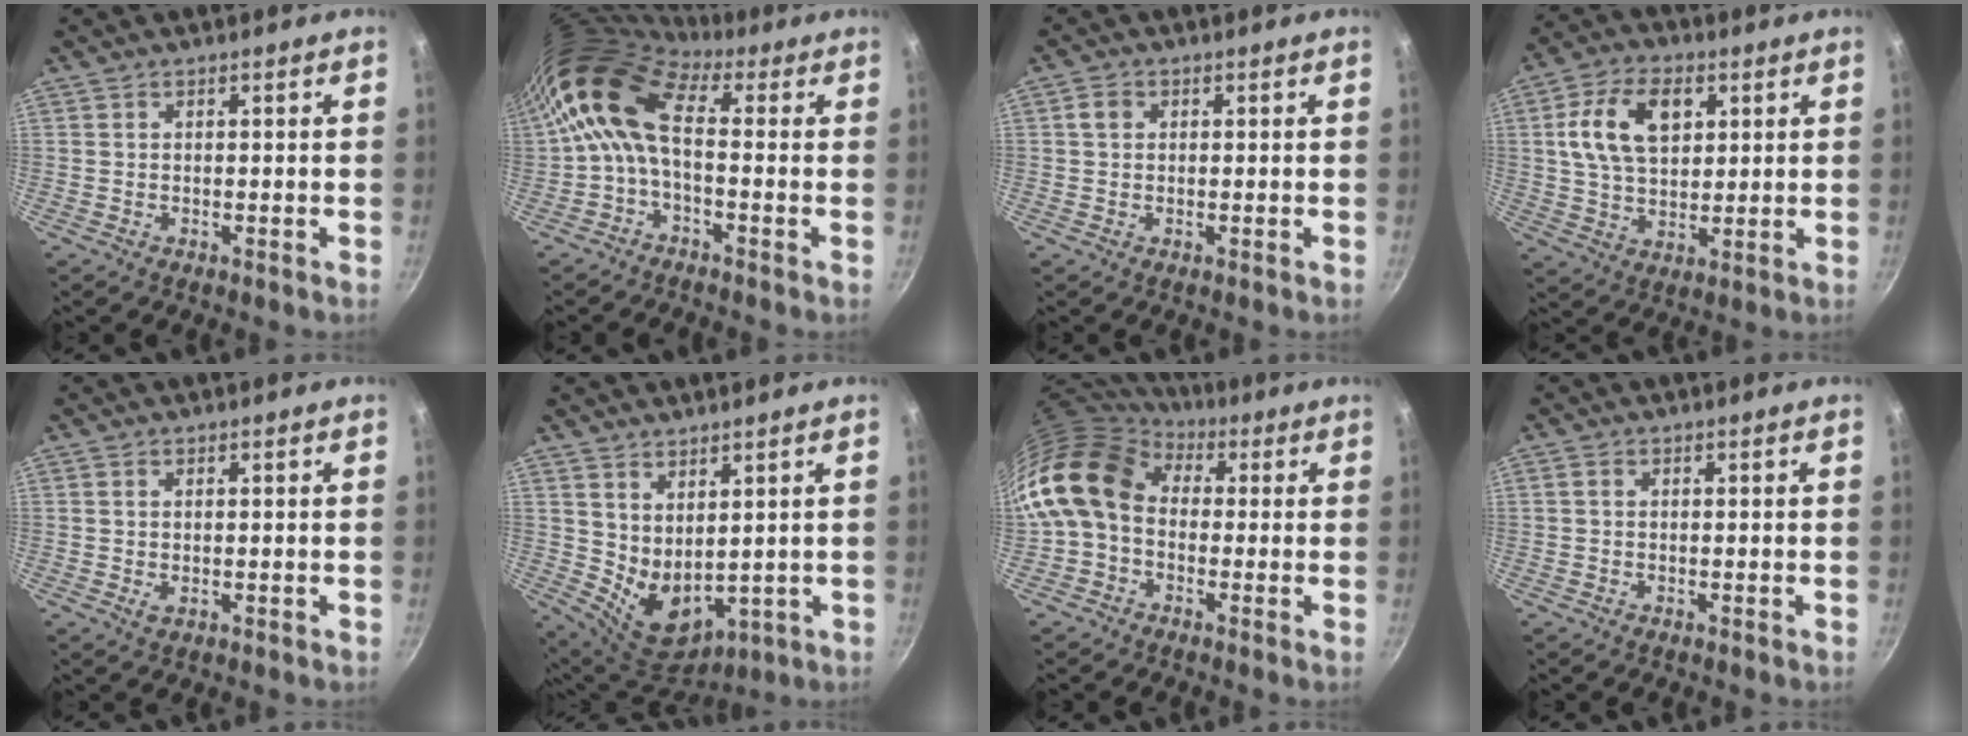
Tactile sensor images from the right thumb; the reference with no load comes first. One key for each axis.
{"total": 10.4, "fx": 0.9, "fy": 5.5, "fz": 8.8, "tx": -0.172, "ty": 0.022, "tz": -0.002}
{"total": 2.4, "fx": 0.6, "fy": 1.9, "fz": 1.3, "tx": -0.016, "ty": 0.005, "tz": 0.009}
{"total": 13.0, "fx": 3.7, "fy": 8.4, "fz": 9.2, "tx": -0.148, "ty": 0.001, "tz": 0.061}
{"total": 1.0, "fx": 0.3, "fy": 0.6, "fz": 0.7, "tx": -0.013, "ty": -0.004, "tz": 0.004}
{"total": 9.3, "fx": 3.1, "fy": 5.6, "fz": 6.8, "tx": -0.093, "ty": -0.046, "tz": 0.079}
{"total": 13.1, "fx": 1.1, "fy": 10.0, "fz": 8.3, "tx": -0.141, "ty": 0.023, "tz": -0.004}
{"total": 0.8, "fx": 0.1, "fy": 0.6, "fz": 0.4, "tx": -0.008, "ty": 0.004, "tz": 0.001}